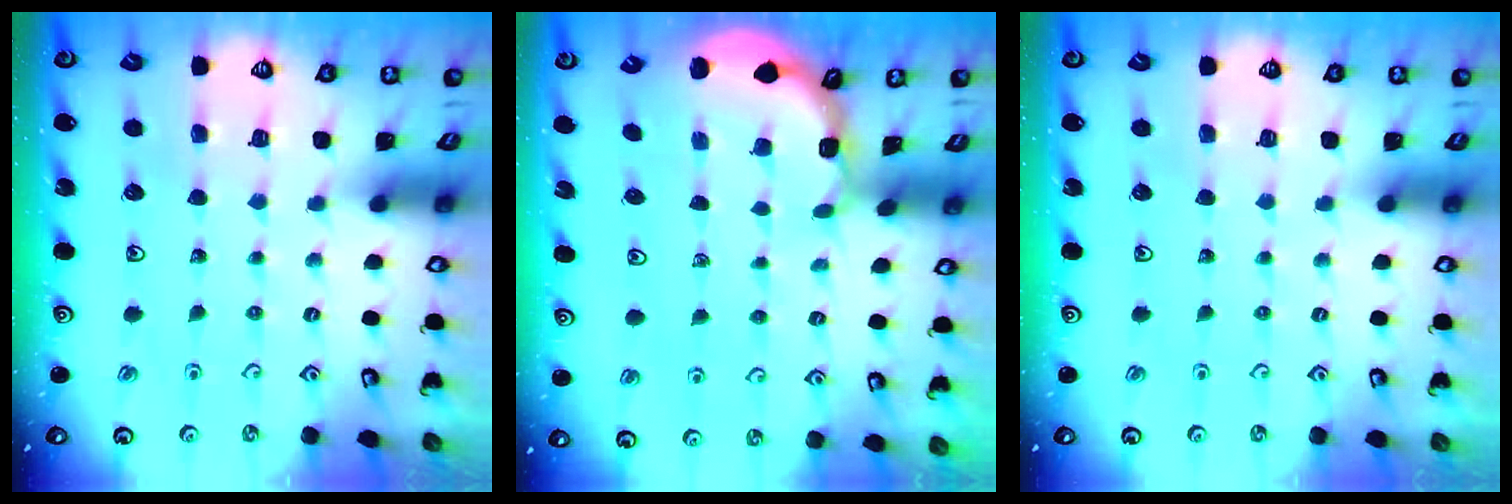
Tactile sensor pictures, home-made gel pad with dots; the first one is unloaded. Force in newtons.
{"total": 1.9, "press": 1.9, "slide": 0.2}
{"total": 0.0}